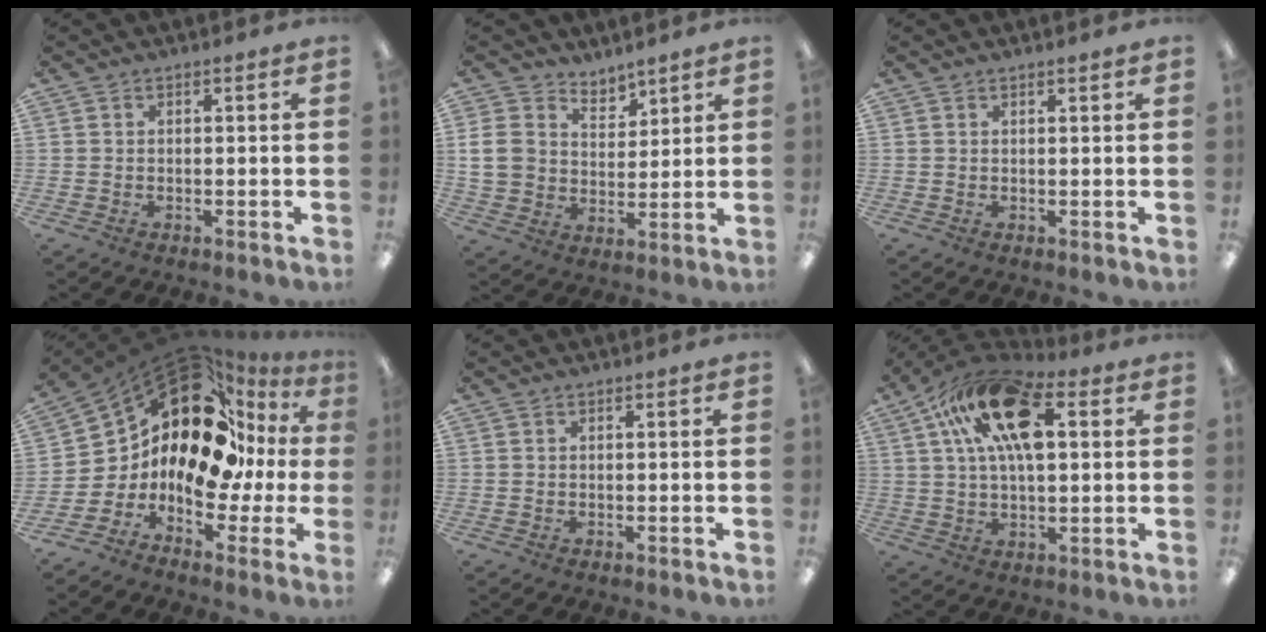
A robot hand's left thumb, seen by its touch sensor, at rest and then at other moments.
{"total": 8.7, "force": [4.7, 6.9, 2.6], "torque": [-0.060, -0.023, 0.096]}
{"total": 0.9, "force": [0.7, 0.0, 0.4], "torque": [-0.002, -0.004, 0.011]}
{"total": 18.4, "force": [7.6, 11.1, 12.5], "torque": [-0.238, -0.089, 0.129]}
{"total": 0.0}
{"total": 20.2, "force": [7.5, 10.3, 15.7], "torque": [-0.287, -0.003, 0.126]}